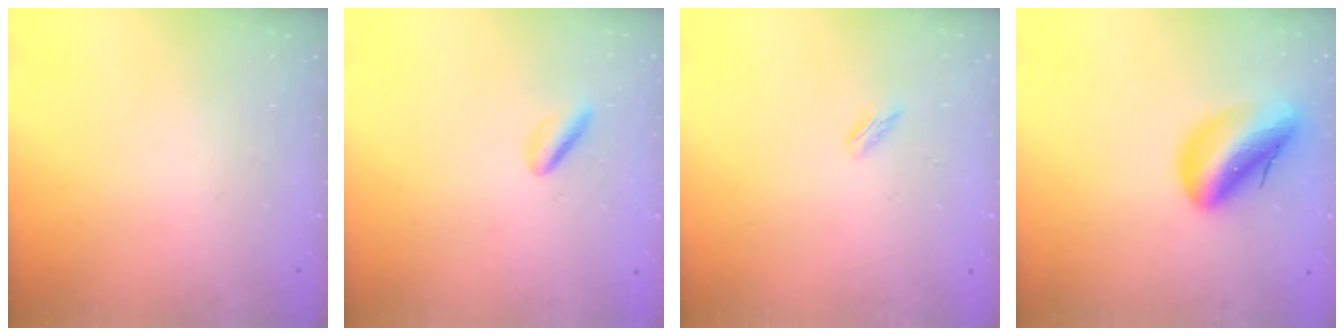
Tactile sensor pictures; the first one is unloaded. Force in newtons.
{"total": 1.8, "press": 1.5, "slide": 0.9}
{"total": 1.7, "press": 1.5, "slide": 0.6}
{"total": 12.2, "press": 11.8, "slide": 3.3}